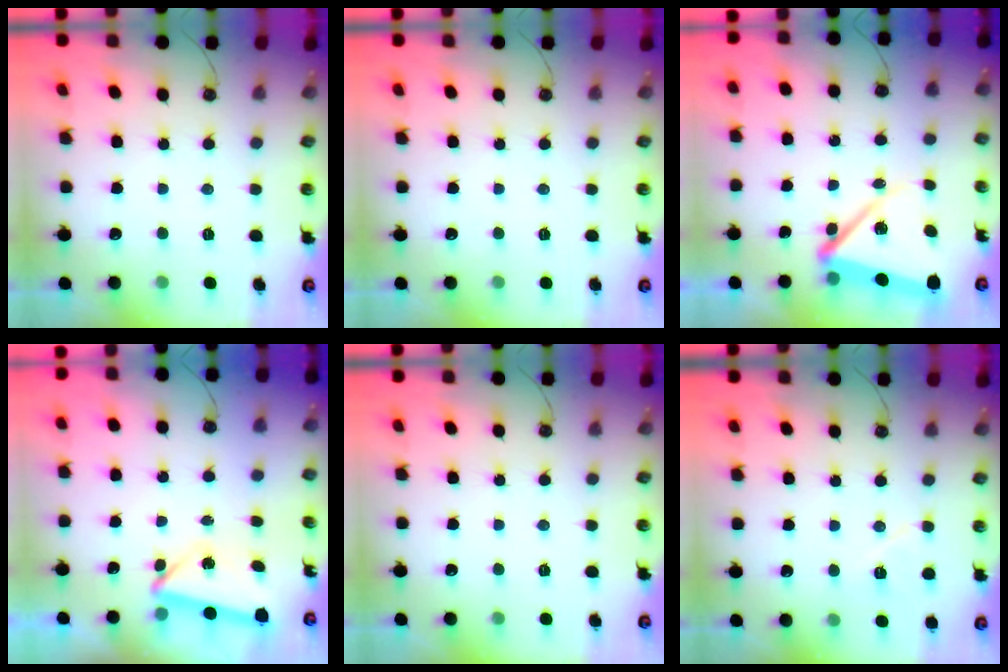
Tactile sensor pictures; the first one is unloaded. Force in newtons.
{"total": 0.0}
{"total": 11.4, "press": 11.3, "slide": 1.7}
{"total": 4.0, "press": 3.9, "slide": 0.7}
{"total": 0.0}
{"total": 6.2, "press": 6.1, "slide": 1.3}